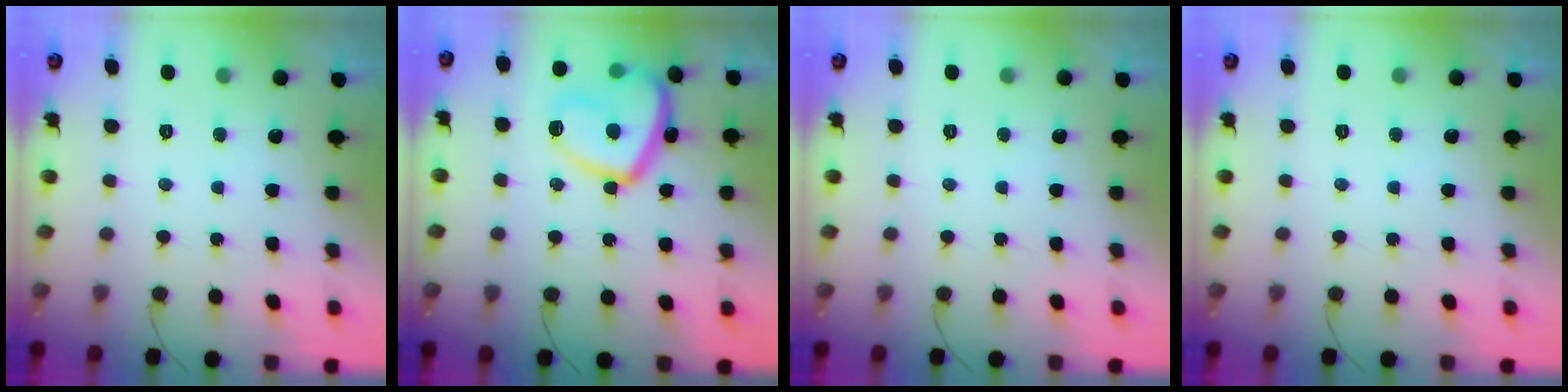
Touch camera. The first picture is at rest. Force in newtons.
{"total": 14.7, "press": 14.7, "slide": 1.3}
{"total": 0.0}
{"total": 0.0}